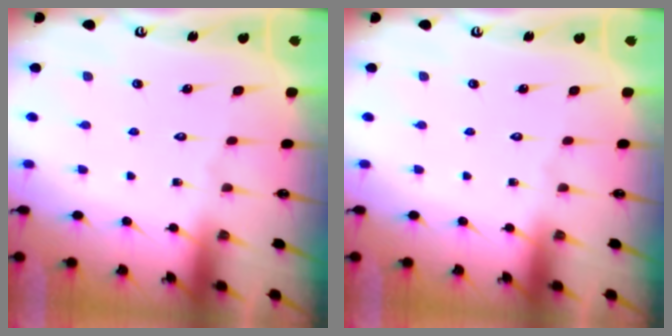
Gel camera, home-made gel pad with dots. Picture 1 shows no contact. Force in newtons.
{"total": 0.0}